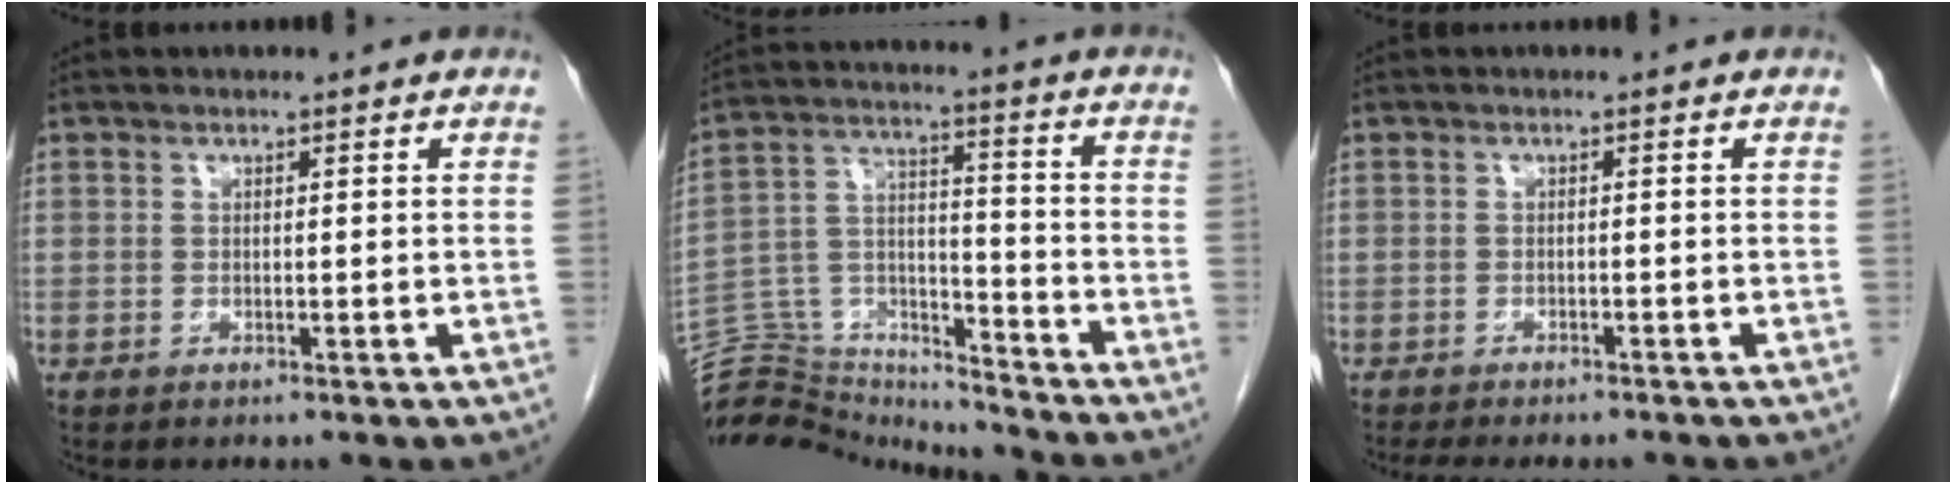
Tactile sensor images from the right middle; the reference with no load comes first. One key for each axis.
{"total": 13.8, "fx": -13.5, "fy": 2.5, "fz": 0.8, "tx": -0.020, "ty": 0.061, "tz": -0.229}
{"total": 8.6, "fx": -7.5, "fy": 1.9, "fz": 3.7, "tx": -0.049, "ty": -0.008, "tz": -0.097}